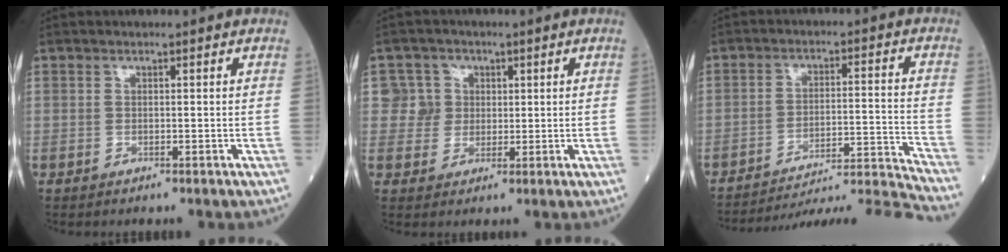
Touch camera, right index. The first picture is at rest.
{"total": 4.6, "force": [1.1, 4.5, -0.1], "torque": [0.012, 0.012, 0.019]}
{"total": 15.9, "force": [-15.2, -4.0, 2.5], "torque": [-0.012, 0.009, -0.223]}